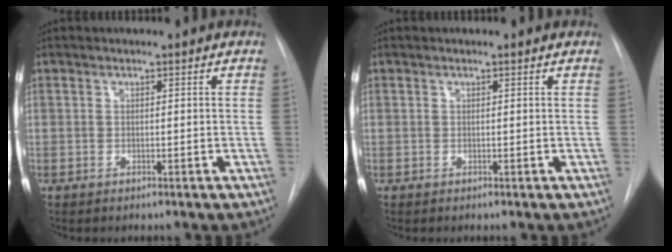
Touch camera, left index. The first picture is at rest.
{"total": 0.5, "force": [-0.5, 0.0, -0.1], "torque": [-0.004, 0.001, -0.007]}